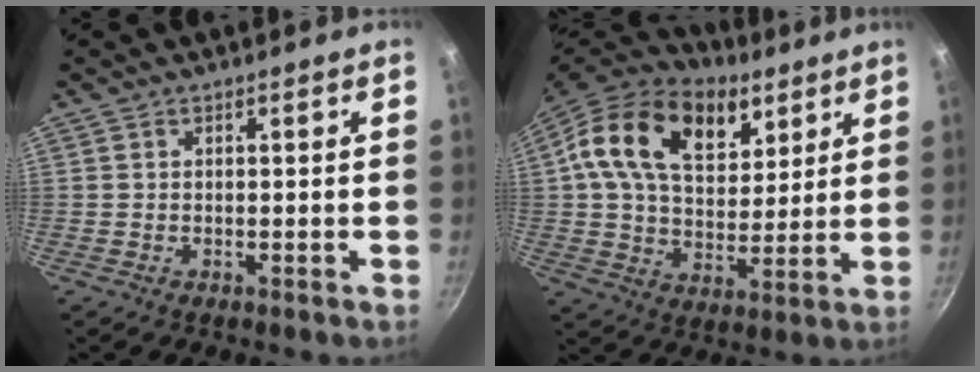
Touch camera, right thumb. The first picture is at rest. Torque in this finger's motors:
{"motor_torque": [0.06, 0.67, 0.54, -0.26, 0.17]}